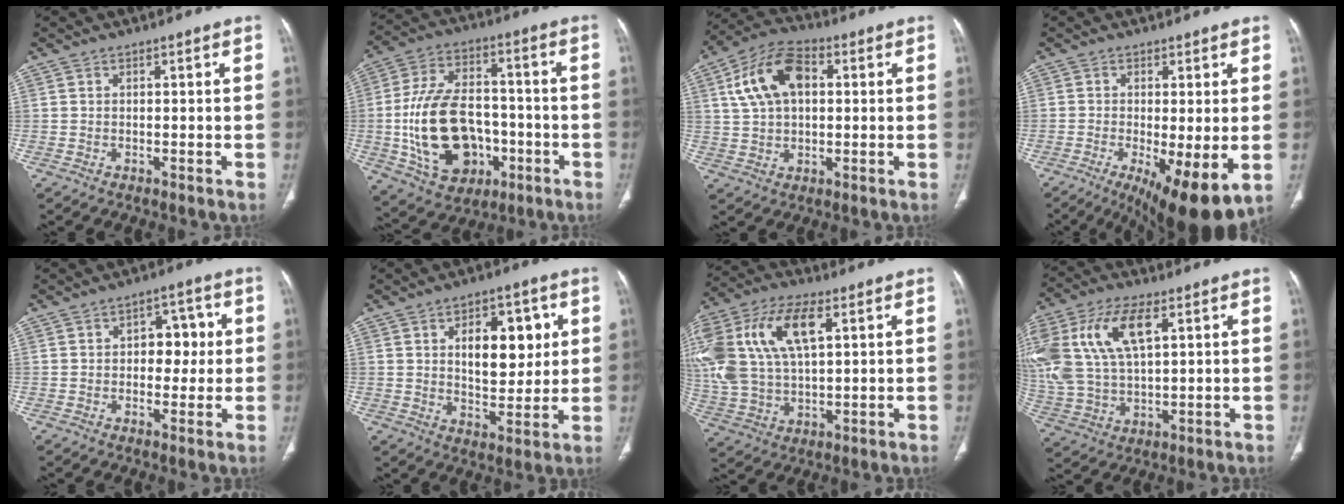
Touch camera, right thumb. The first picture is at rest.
{"total": 20.6, "force": [-4.2, 13.9, 14.6], "torque": [-0.244, 0.027, -0.055]}
{"total": 13.1, "force": [3.2, 7.9, 10.0], "torque": [-0.179, 0.019, 0.052]}
{"total": 12.2, "force": [-3.5, 3.4, 11.2], "torque": [-0.170, -0.024, -0.047]}
{"total": 7.0, "force": [0.8, 4.7, 5.1], "torque": [-0.032, 0.012, 0.009]}
{"total": 12.8, "force": [3.5, 7.3, 10.0], "torque": [-0.101, -0.013, 0.057]}
{"total": 22.9, "force": [6.9, 12.2, 18.1], "torque": [-0.414, 0.016, 0.130]}
{"total": 20.4, "force": [6.9, 10.7, 16.0], "torque": [-0.365, 0.003, 0.133]}